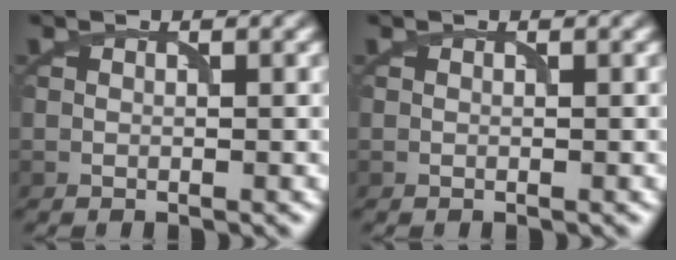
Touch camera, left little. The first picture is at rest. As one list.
[{"total": 0.0}]